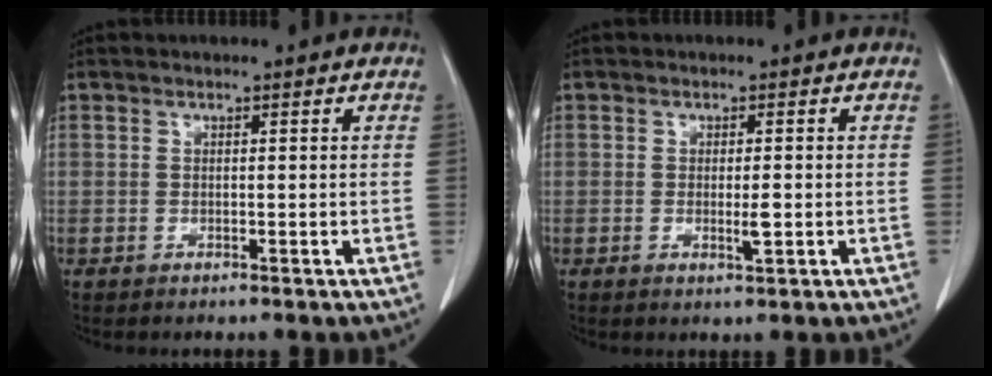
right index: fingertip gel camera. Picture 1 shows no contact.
{"total": 2.2, "force": [-0.4, 0.3, 2.1], "torque": [-0.036, -0.002, -0.004]}